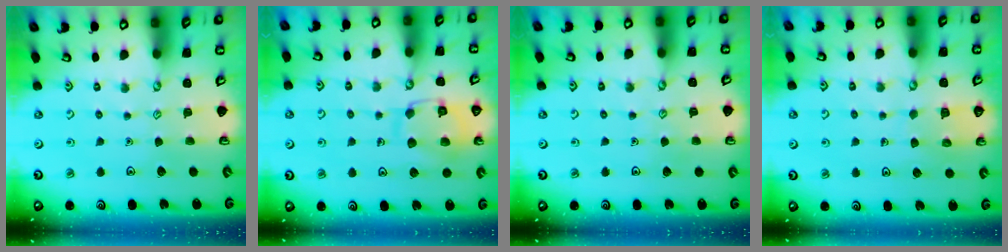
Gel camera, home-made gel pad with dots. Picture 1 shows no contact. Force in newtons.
{"total": 12.5, "press": 12.5, "slide": 1.0}
{"total": 4.0, "press": 4.0, "slide": 0.4}
{"total": 6.4, "press": 6.4, "slide": 0.5}